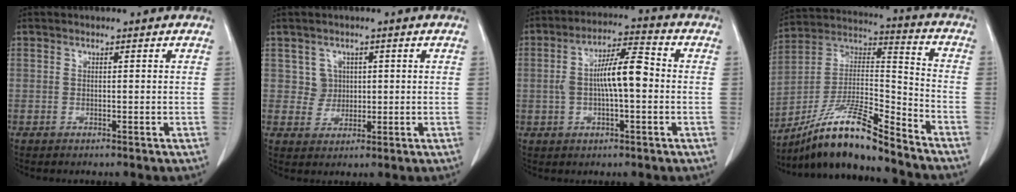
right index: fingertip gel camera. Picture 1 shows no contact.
{"total": 3.0, "force": [0.9, 2.9, 0.1], "torque": [0.006, 0.006, 0.018]}
{"total": 8.8, "force": [-0.2, 2.3, 8.5], "torque": [-0.161, 0.025, -0.004]}
{"total": 14.5, "force": [-12.1, 1.1, 7.9], "torque": [-0.144, 0.021, -0.215]}